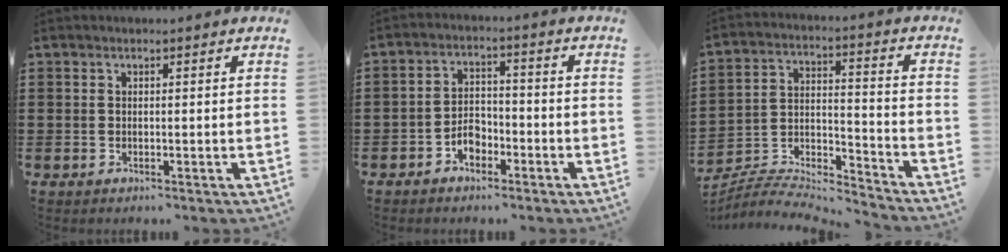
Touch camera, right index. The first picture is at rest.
{"total": 3.8, "force": [-2.4, 2.3, 1.7], "torque": [-0.034, 0.006, -0.047]}
{"total": 6.9, "force": [-6.6, 0.8, 1.6], "torque": [-0.032, -0.004, -0.134]}